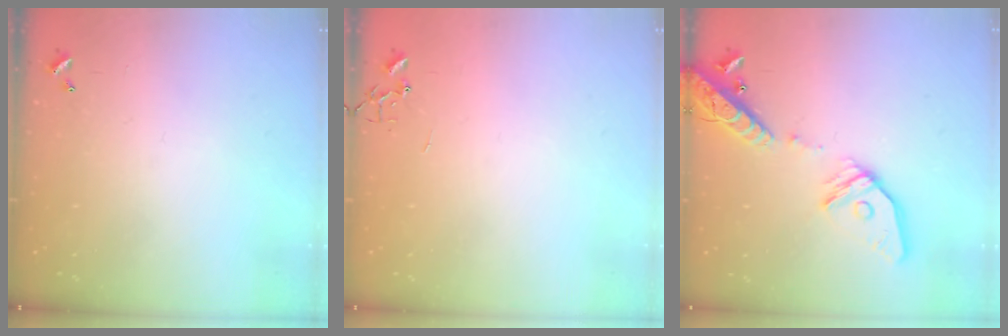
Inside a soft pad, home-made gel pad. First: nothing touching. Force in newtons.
{"total": 0.0}
{"total": 18.3, "press": 17.9, "slide": 3.6}